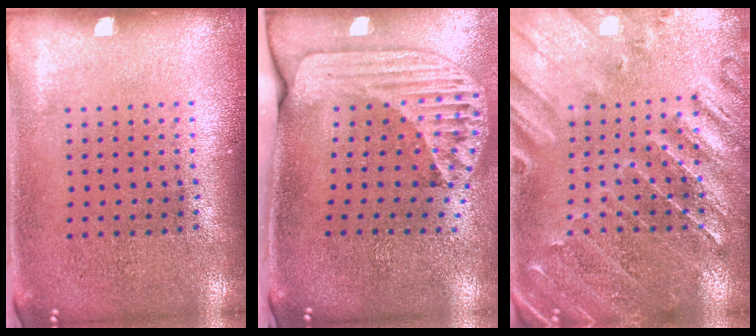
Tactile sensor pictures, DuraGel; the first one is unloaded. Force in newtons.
{"total": 2.7, "press": 1.8, "slide": 1.9}
{"total": 1.0, "press": 0.9, "slide": 0.3}